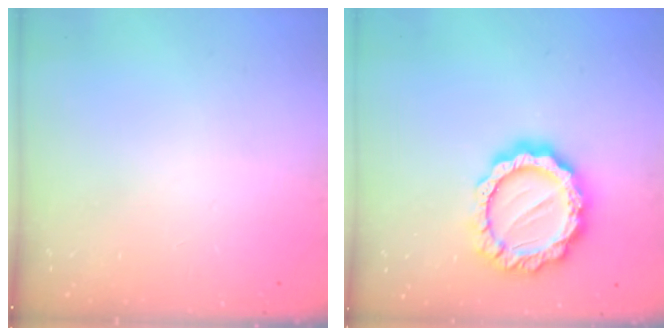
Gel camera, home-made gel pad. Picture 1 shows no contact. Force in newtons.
{"total": 15.9, "press": 15.8, "slide": 1.3}